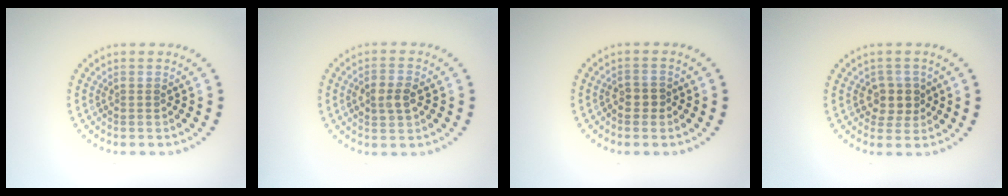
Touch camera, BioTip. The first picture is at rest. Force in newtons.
{"total": 2.4, "press": 2.4, "slide": 0.4}
{"total": 1.0, "press": 0.9, "slide": 0.4}
{"total": 2.5, "press": 2.1, "slide": 1.2}